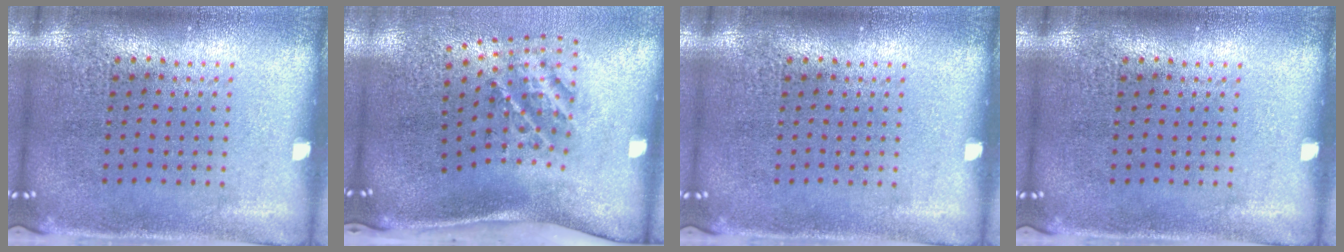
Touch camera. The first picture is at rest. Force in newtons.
{"total": 2.1, "press": 1.3, "slide": 1.7}
{"total": 0.0}
{"total": 0.0}